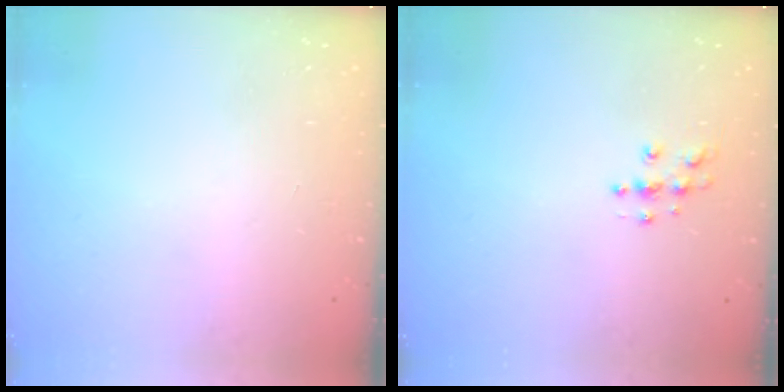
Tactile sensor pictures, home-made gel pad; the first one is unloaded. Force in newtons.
{"total": 5.1, "press": 5.1, "slide": 0.3}